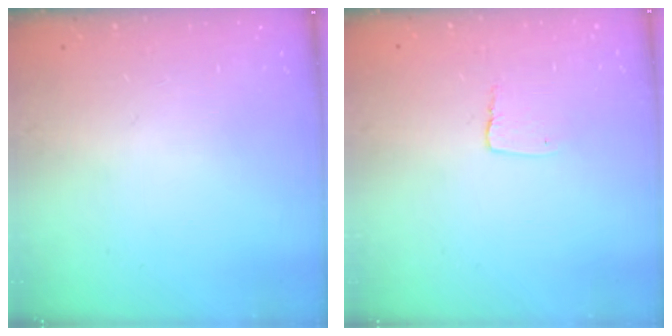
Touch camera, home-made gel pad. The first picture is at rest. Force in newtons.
{"total": 3.8, "press": 3.8, "slide": 0.4}